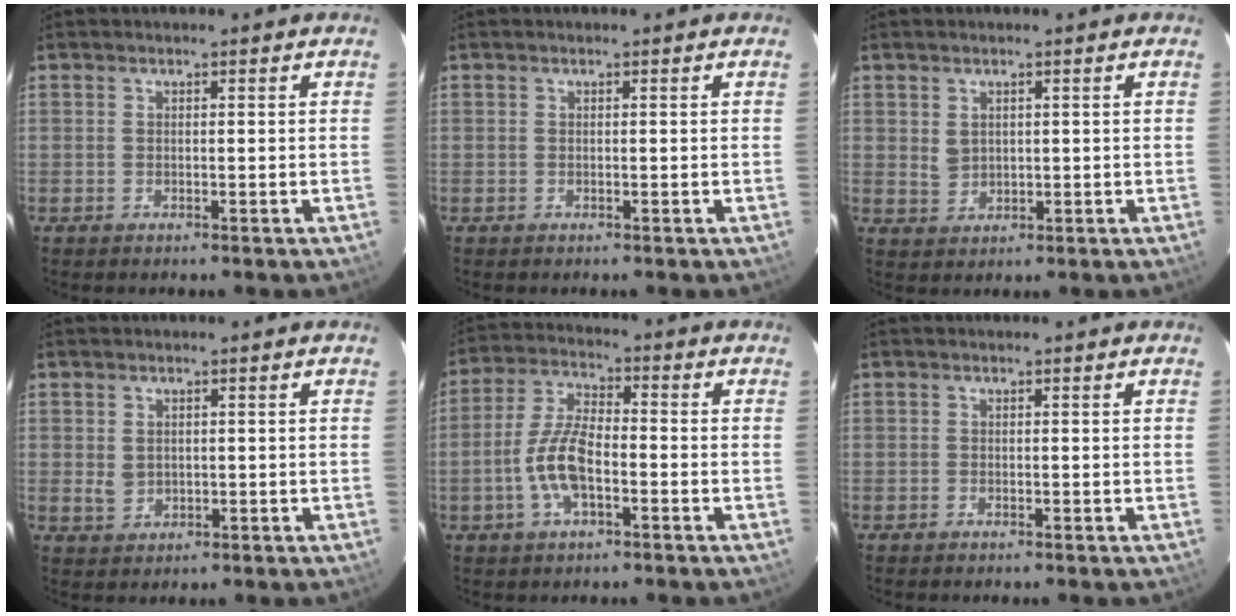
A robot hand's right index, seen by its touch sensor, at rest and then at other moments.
{"total": 0.0}
{"total": 2.9, "force": [1.0, 2.3, 1.3], "torque": [-0.019, 0.002, 0.026]}
{"total": 2.7, "force": [0.4, 2.2, 1.4], "torque": [-0.023, 0.001, 0.013]}
{"total": 9.2, "force": [-3.1, 3.6, 8.0], "torque": [-0.168, 0.006, -0.058]}
{"total": 0.0}